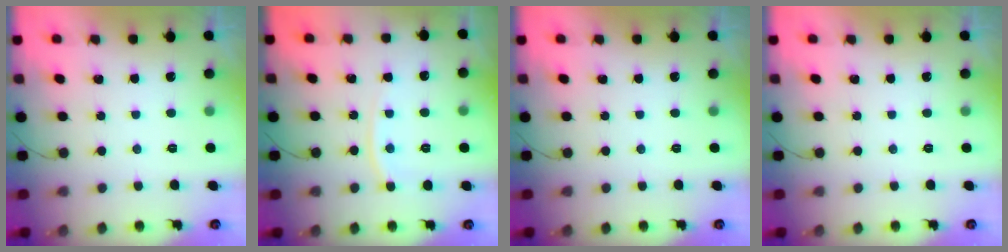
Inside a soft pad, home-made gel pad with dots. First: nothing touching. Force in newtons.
{"total": 5.7, "press": 5.7, "slide": 0.7}
{"total": 0.0}
{"total": 0.0}